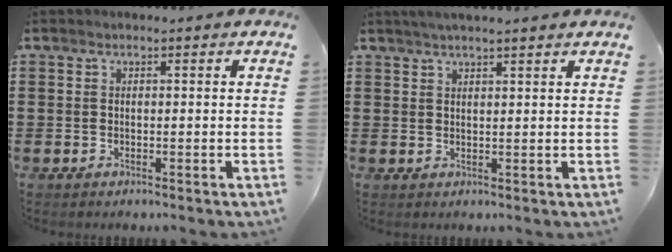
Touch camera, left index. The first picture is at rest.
{"total": 2.0, "force": [1.7, -0.2, 1.0], "torque": [-0.021, 0.003, 0.033]}